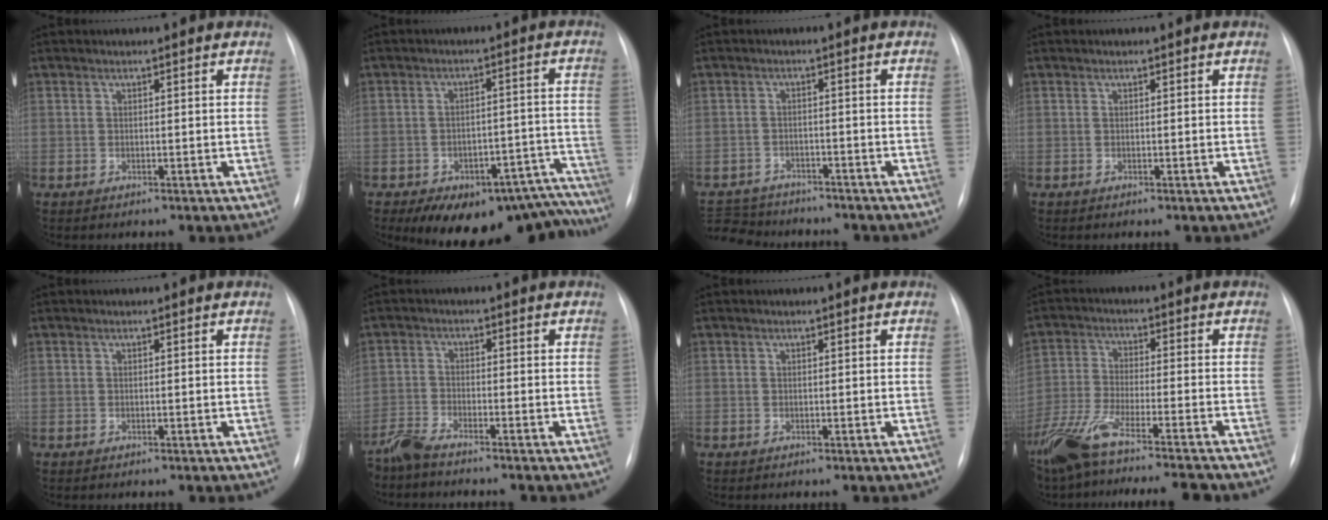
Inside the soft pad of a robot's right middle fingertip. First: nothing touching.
{"total": 19.1, "force": [-16.1, 7.7, 6.9], "torque": [-0.047, 0.046, -0.196]}
{"total": 8.9, "force": [-8.2, 3.0, 1.6], "torque": [-0.036, 0.003, -0.122]}
{"total": 0.0}
{"total": 0.0}
{"total": 4.0, "force": [-3.8, 0.1, 1.5], "torque": [-0.035, -0.015, -0.075]}
{"total": 0.0}
{"total": 18.2, "force": [-15.1, 0.7, 10.0], "torque": [-0.199, -0.036, -0.253]}